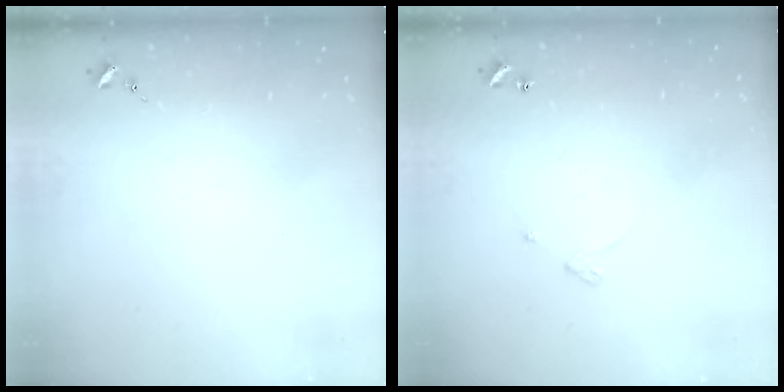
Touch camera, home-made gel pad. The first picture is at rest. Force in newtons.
{"total": 3.2, "press": 3.1, "slide": 0.3}